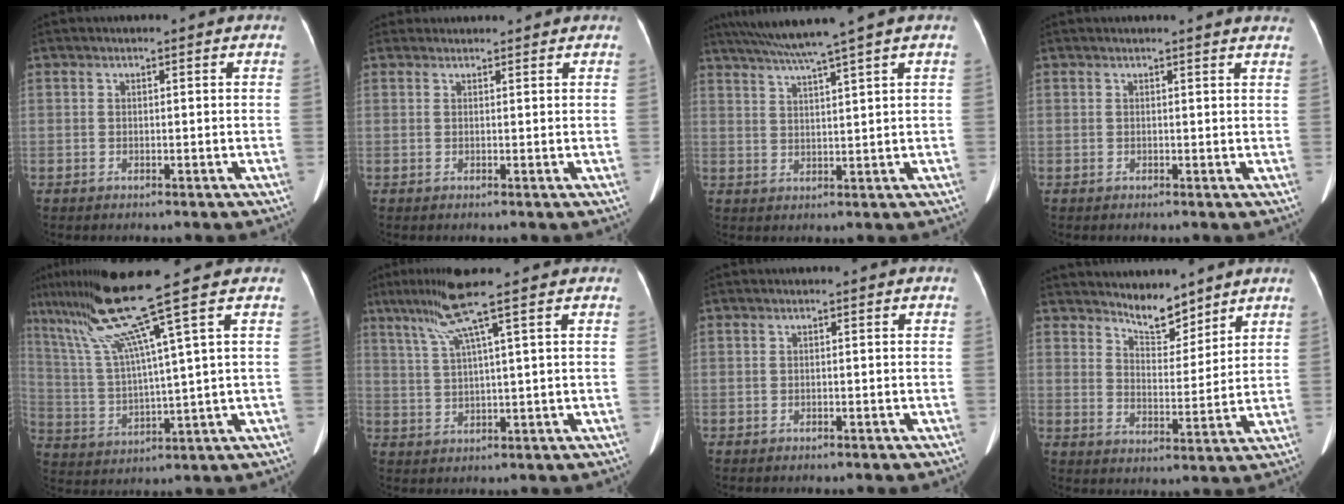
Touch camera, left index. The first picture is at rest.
{"total": 2.6, "force": [2.6, 0.4, 0.0], "torque": [-0.008, 0.021, 0.040]}
{"total": 8.2, "force": [6.5, -2.0, 4.6], "torque": [-0.076, 0.012, 0.109]}
{"total": 7.2, "force": [6.9, 0.3, 2.2], "torque": [-0.023, 0.004, 0.055]}
{"total": 14.1, "force": [8.7, -3.1, 10.7], "torque": [-0.190, 0.005, 0.160]}
{"total": 6.6, "force": [3.8, -1.8, 5.1], "torque": [-0.105, 0.007, 0.076]}
{"total": 1.1, "force": [-1.0, 0.3, 0.4], "torque": [-0.010, -0.002, -0.011]}
{"total": 6.0, "force": [5.6, 1.6, 1.8], "torque": [-0.038, -0.005, 0.104]}